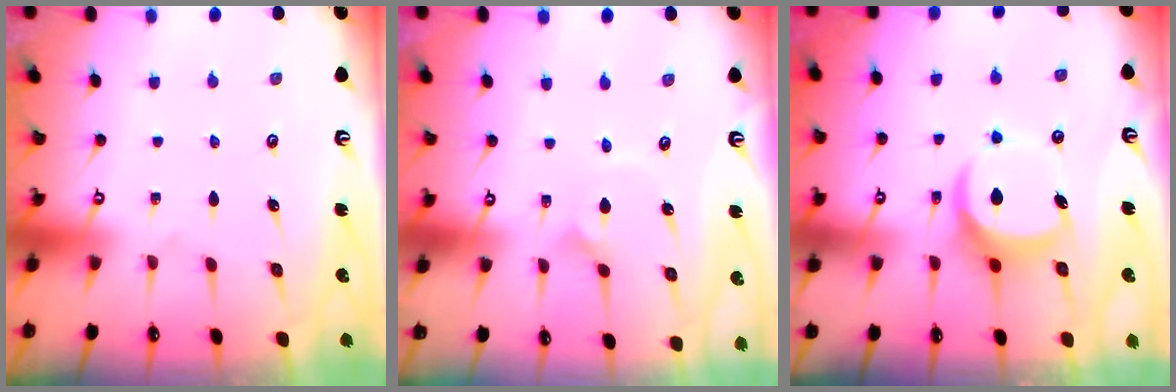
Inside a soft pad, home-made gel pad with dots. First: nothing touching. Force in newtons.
{"total": 2.3, "press": 2.3, "slide": 0.1}
{"total": 7.9, "press": 7.9, "slide": 0.5}